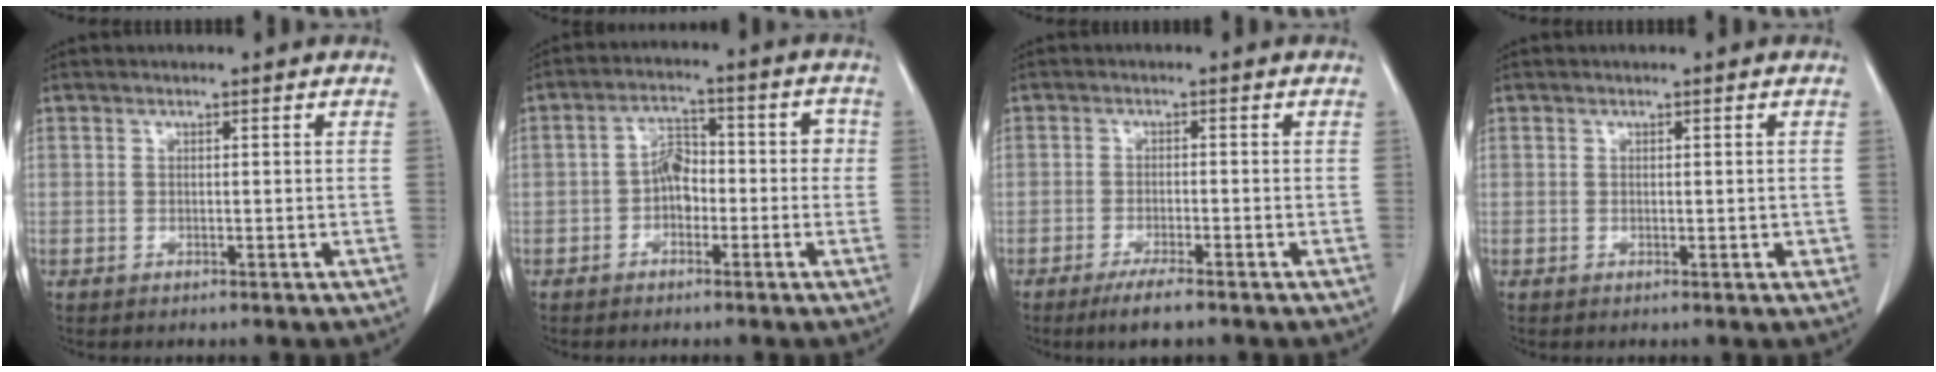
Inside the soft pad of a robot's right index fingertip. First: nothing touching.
{"total": 5.8, "force": [-1.3, 3.7, 4.3], "torque": [-0.061, 0.034, -0.024]}
{"total": 4.5, "force": [-3.3, 0.4, 3.1], "torque": [-0.053, -0.008, -0.052]}
{"total": 1.3, "force": [0.0, 0.5, 1.2], "torque": [-0.013, -0.003, 0.003]}